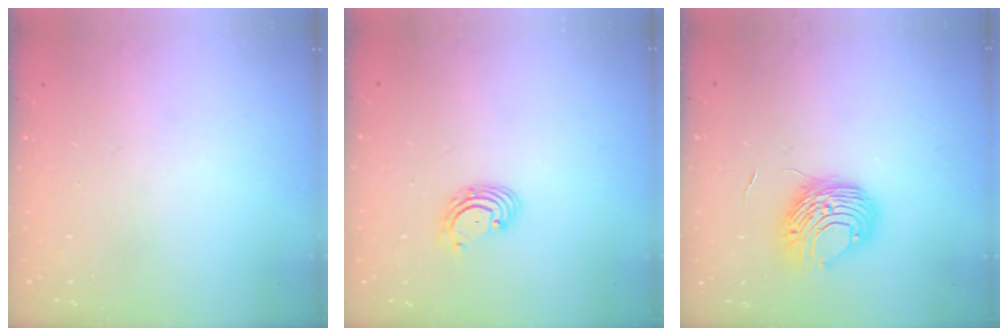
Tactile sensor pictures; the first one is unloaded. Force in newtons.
{"total": 2.9, "press": 2.9, "slide": 0.3}
{"total": 8.5, "press": 8.5, "slide": 0.2}